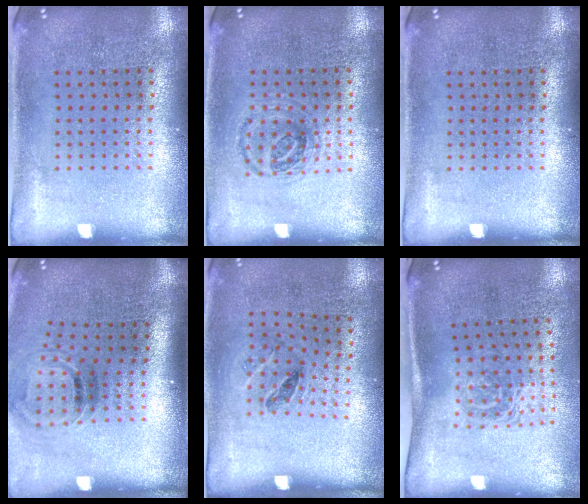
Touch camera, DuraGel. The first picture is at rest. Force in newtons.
{"total": 0.9, "press": 0.9, "slide": 0.2}
{"total": 0.0}
{"total": 1.2, "press": 0.9, "slide": 0.8}
{"total": 1.3, "press": 0.8, "slide": 1.1}
{"total": 1.6, "press": 1.1, "slide": 1.1}